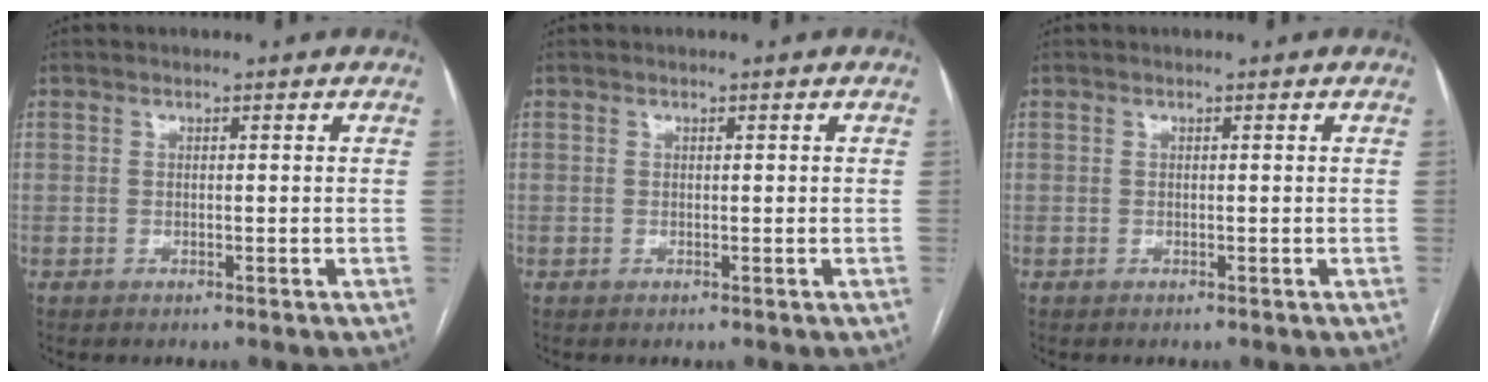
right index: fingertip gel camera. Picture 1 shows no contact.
{"total": 0.0}
{"total": 0.0}